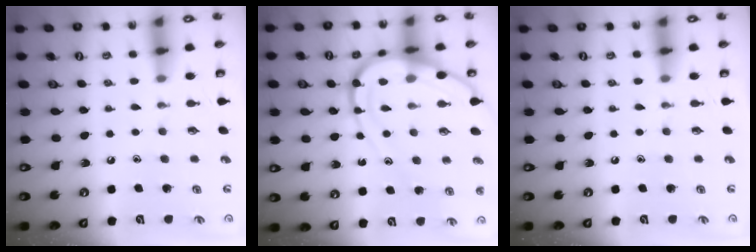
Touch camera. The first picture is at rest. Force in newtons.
{"total": 14.8, "press": 14.8, "slide": 1.5}
{"total": 0.0}